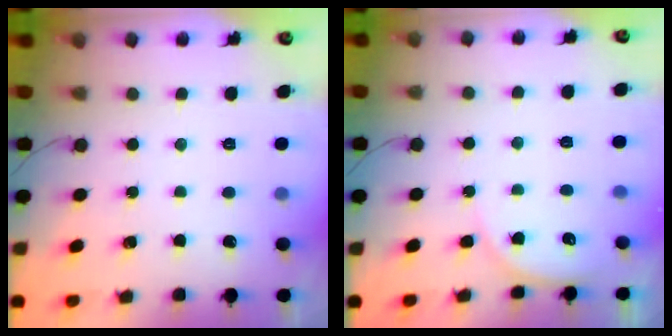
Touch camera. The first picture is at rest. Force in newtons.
{"total": 5.1, "press": 5.1, "slide": 0.4}